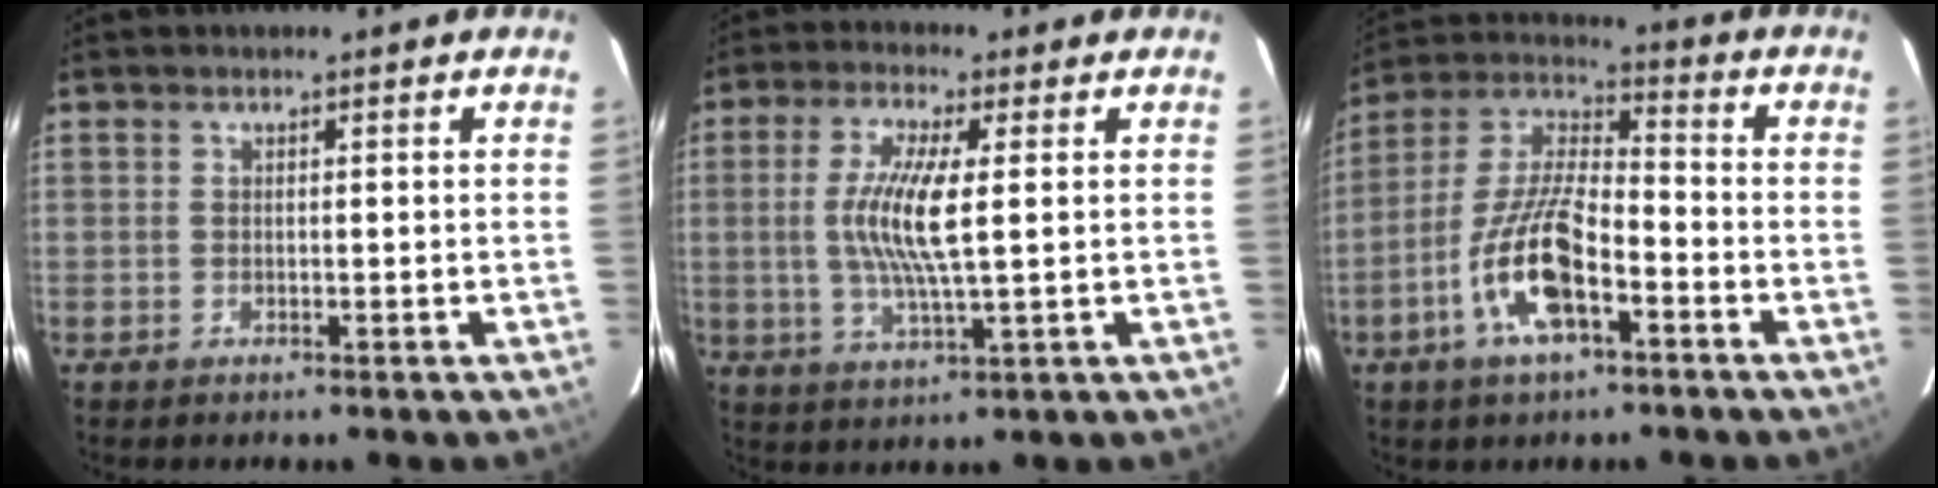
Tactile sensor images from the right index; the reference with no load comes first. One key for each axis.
{"total": 9.8, "fx": 0.8, "fy": 1.5, "fz": 9.7, "tx": -0.191, "ty": -0.003, "tz": 0.016}
{"total": 14.1, "fx": -6.2, "fy": 4.8, "fz": 11.8, "tx": -0.249, "ty": -0.004, "tz": -0.120}